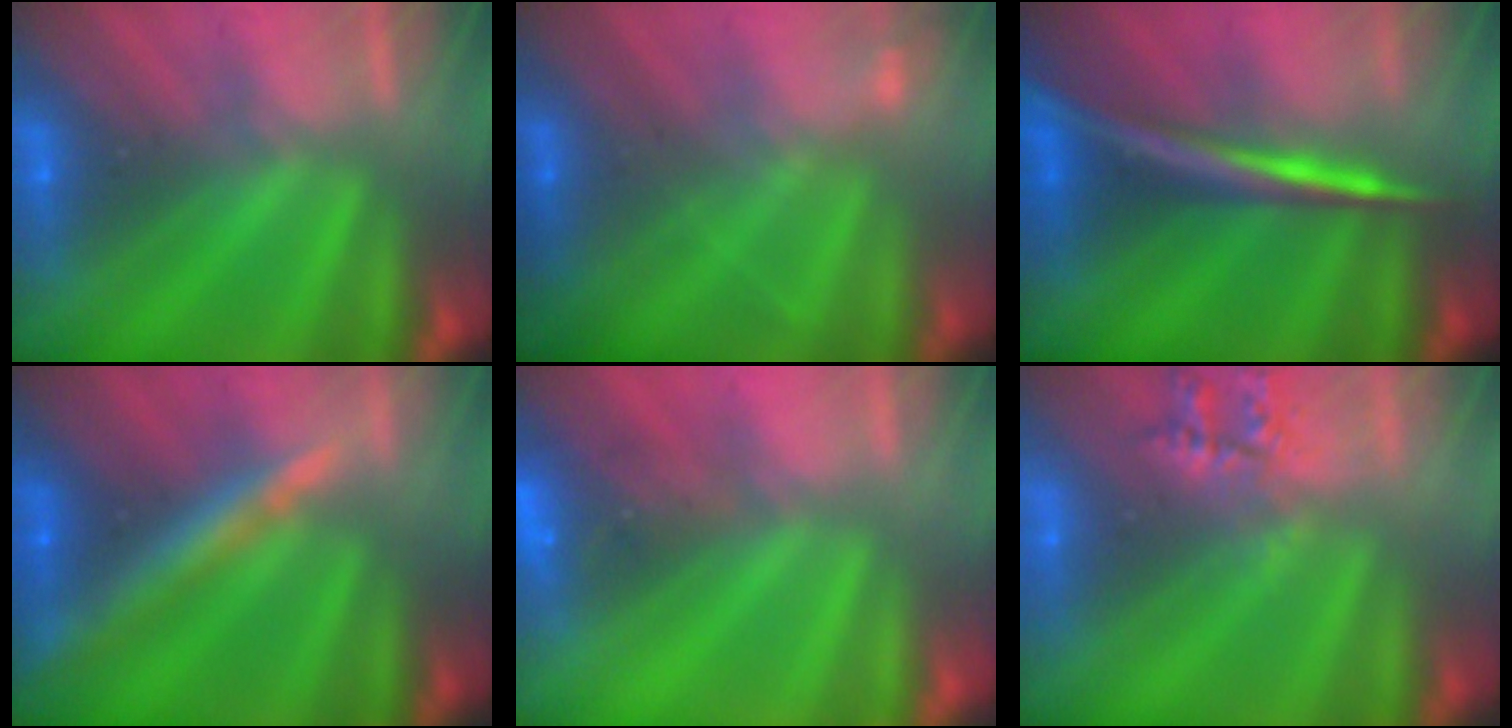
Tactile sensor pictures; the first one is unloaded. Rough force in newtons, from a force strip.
{"total": 2.1}
{"total": 2.8}
{"total": 8.1}
{"total": 2.6}
{"total": 2.2}